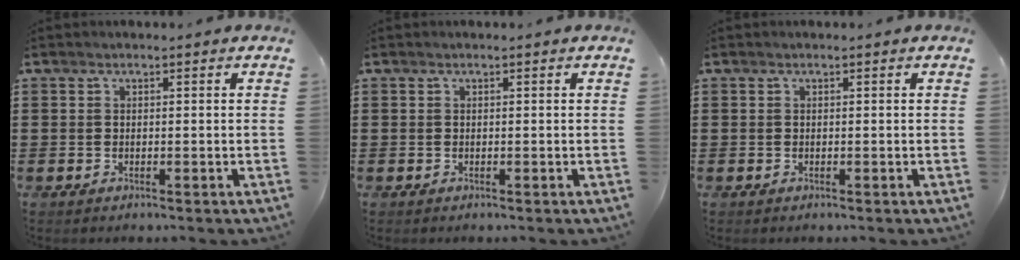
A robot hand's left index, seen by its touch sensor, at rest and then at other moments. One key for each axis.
{"total": 0.0}
{"total": 0.0}